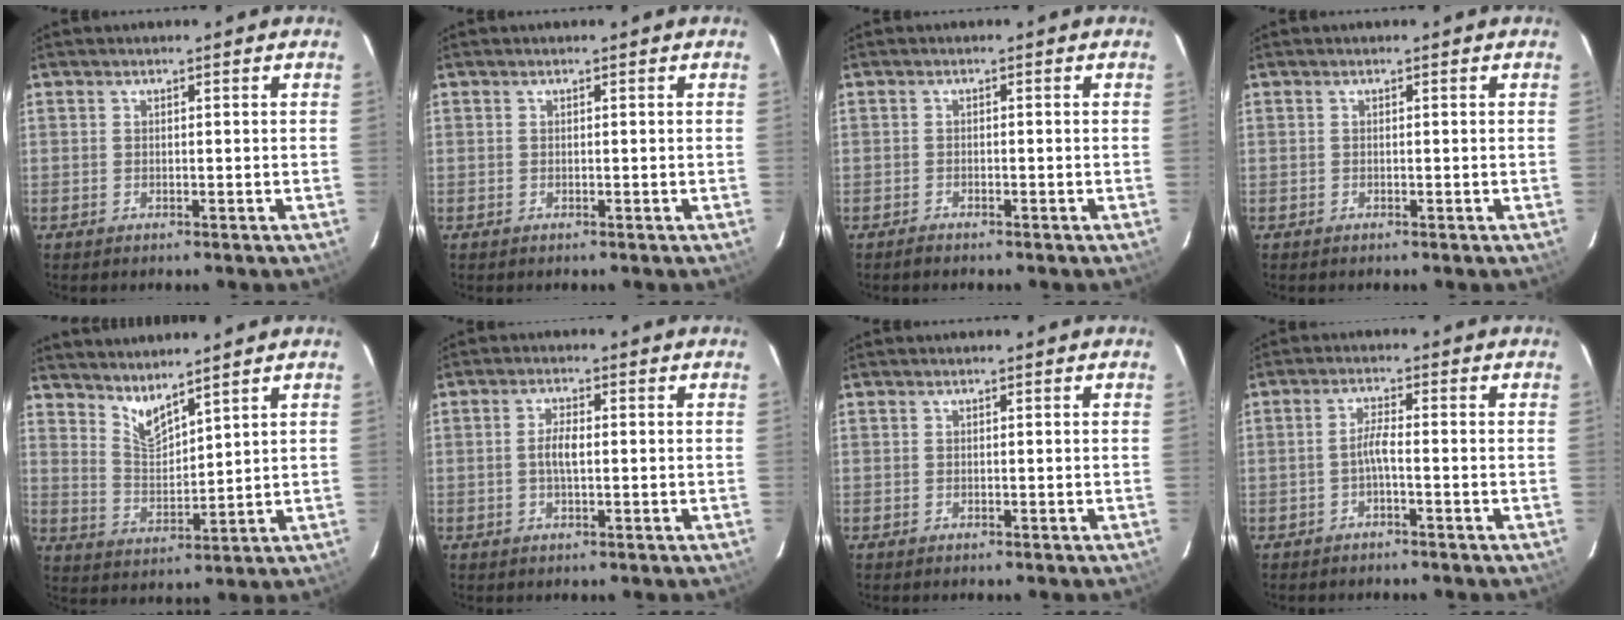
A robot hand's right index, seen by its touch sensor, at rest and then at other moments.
{"total": 0.0}
{"total": 1.3, "force": [-1.2, 0.3, 0.3], "torque": [-0.013, 0.000, -0.021]}
{"total": 0.0}
{"total": 6.1, "force": [5.3, 1.0, 2.9], "torque": [-0.052, -0.010, 0.105]}
{"total": 3.4, "force": [-0.2, 1.8, 2.9], "torque": [-0.055, 0.006, -0.003]}
{"total": 0.0}
{"total": 2.4, "force": [-1.2, 0.0, 2.1], "torque": [-0.043, 0.005, -0.024]}